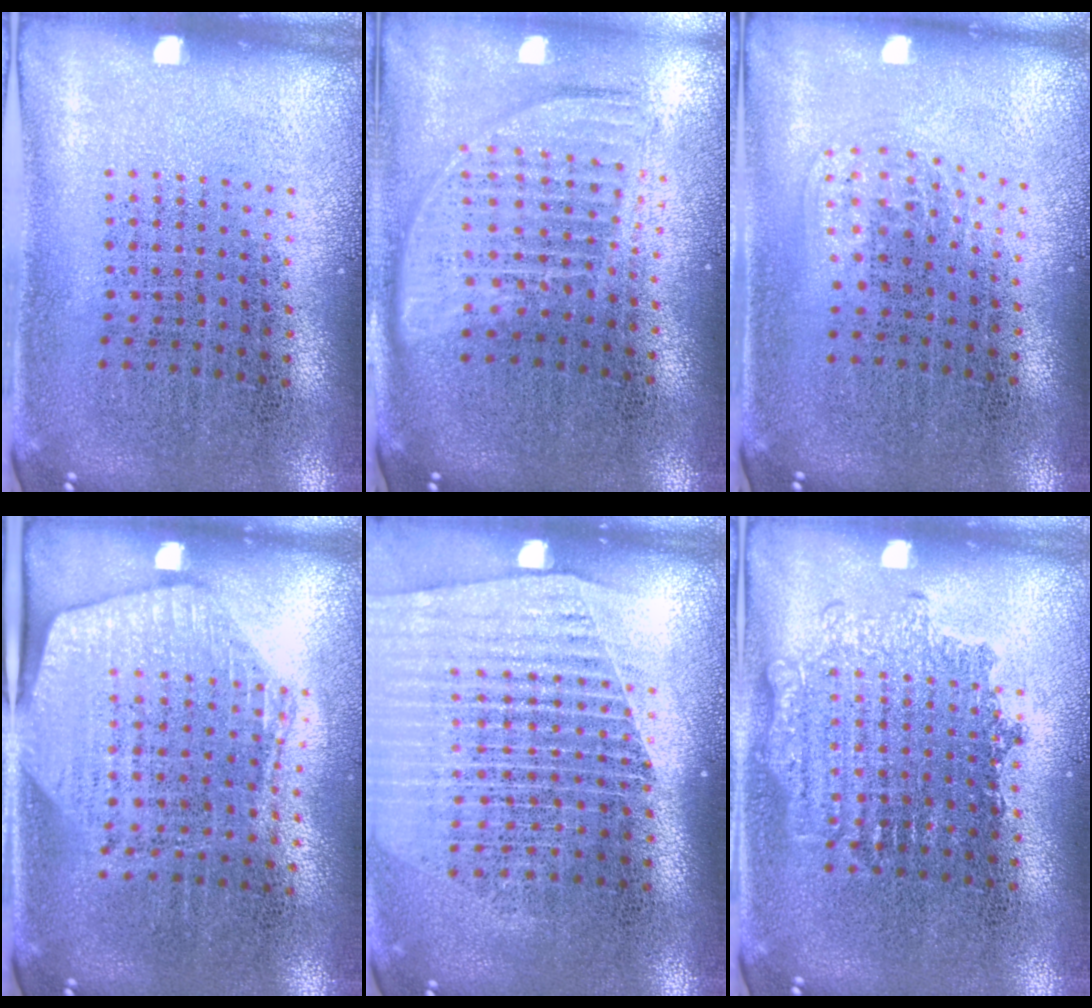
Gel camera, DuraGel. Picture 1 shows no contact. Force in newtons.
{"total": 1.7, "press": 1.4, "slide": 0.9}
{"total": 1.0, "press": 0.7, "slide": 0.7}
{"total": 1.9, "press": 1.7, "slide": 0.8}
{"total": 1.7, "press": 1.6, "slide": 0.6}
{"total": 1.7, "press": 1.6, "slide": 0.3}